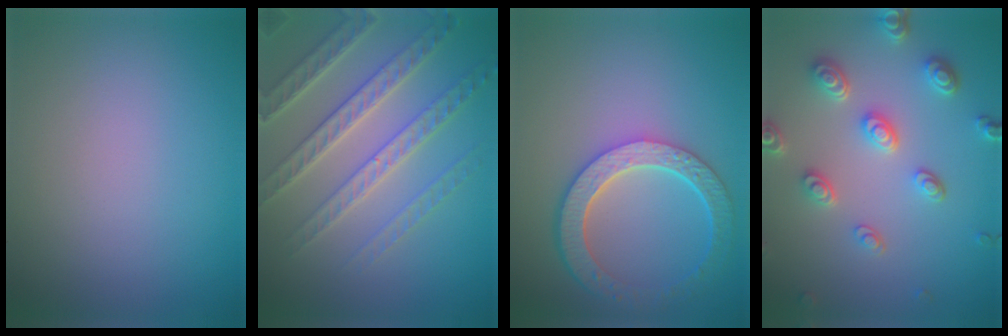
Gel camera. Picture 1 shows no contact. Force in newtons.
{"total": 6.1, "press": 4.9, "slide": 3.5}
{"total": 6.1, "press": 4.8, "slide": 3.8}
{"total": 4.5, "press": 3.7, "slide": 2.6}